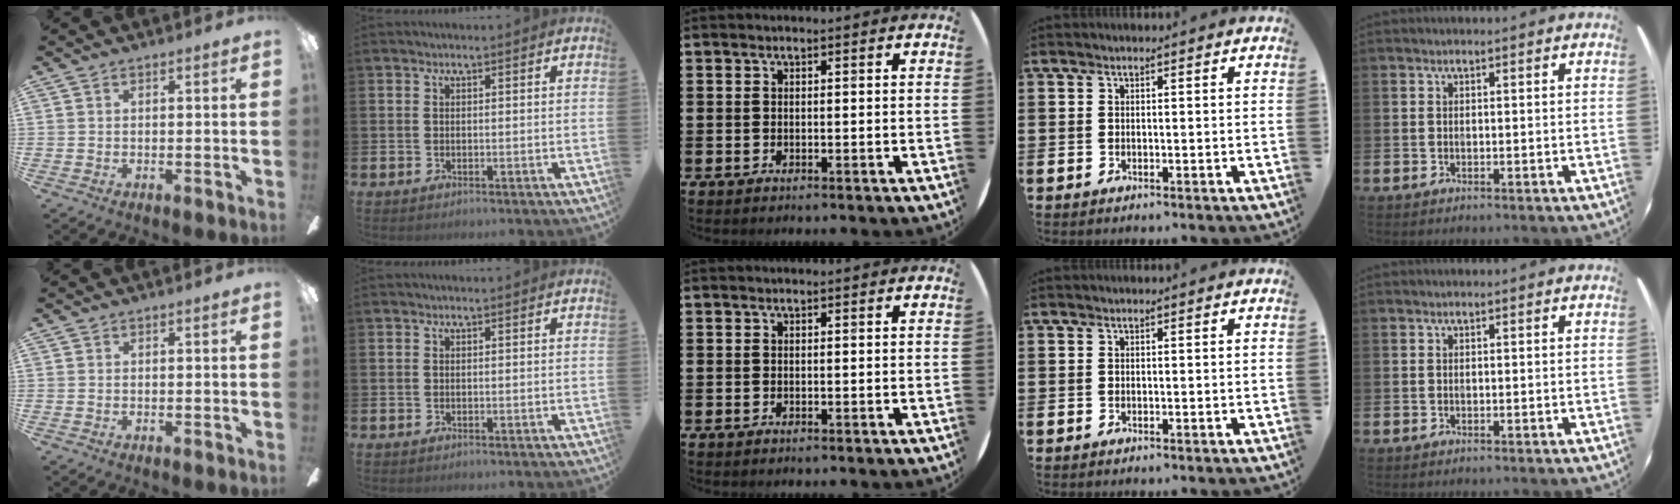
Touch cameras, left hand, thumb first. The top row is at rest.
{}